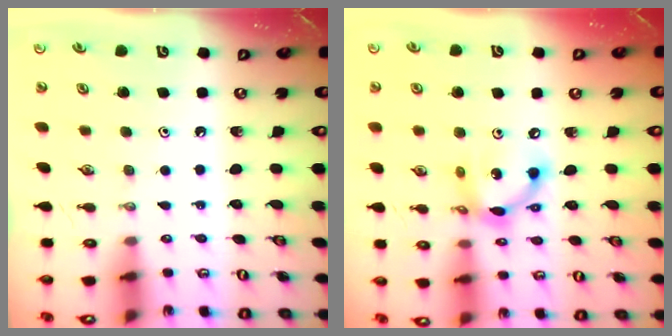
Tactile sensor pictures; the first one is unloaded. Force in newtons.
{"total": 11.9, "press": 11.9, "slide": 0.7}